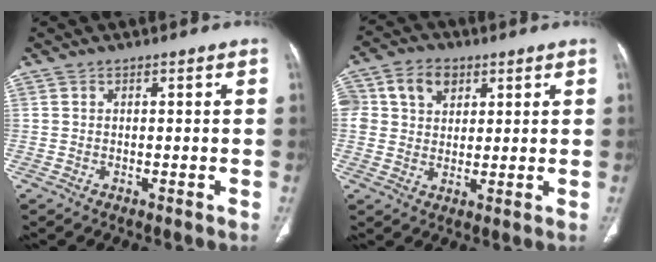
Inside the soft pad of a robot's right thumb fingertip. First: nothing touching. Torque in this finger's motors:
{"motor_torque": [-0.89, 2.10, 2.03, 0.73, 0.30]}